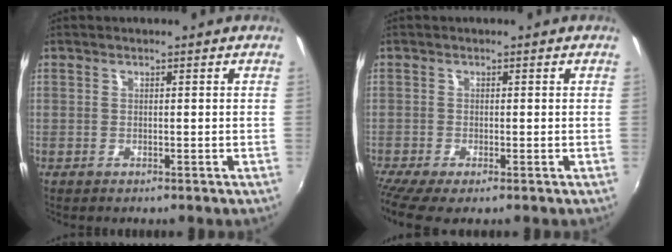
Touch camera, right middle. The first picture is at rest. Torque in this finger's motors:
{"motor_torque": [1.10, -1.04, 0.29, 0.12]}